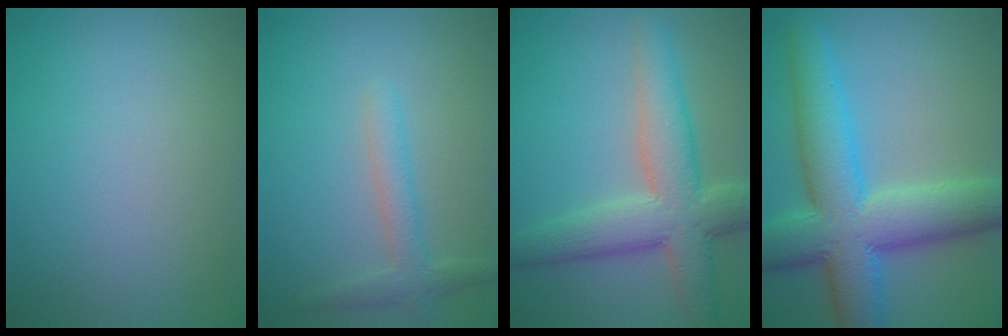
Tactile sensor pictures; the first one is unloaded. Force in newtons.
{"total": 2.4, "press": 2.4, "slide": 0.1}
{"total": 7.5, "press": 7.5, "slide": 0.4}
{"total": 10.8, "press": 10.8, "slide": 0.3}